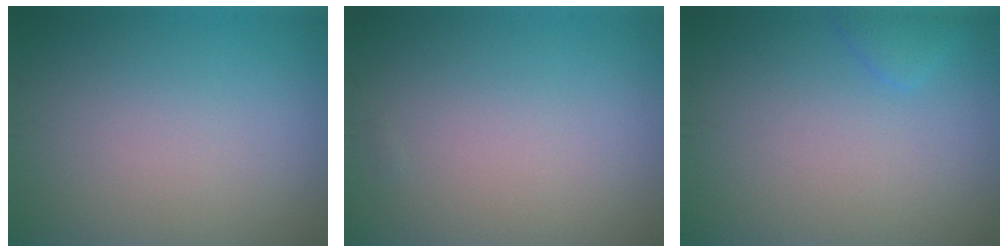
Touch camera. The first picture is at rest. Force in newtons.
{"total": 0.0}
{"total": 1.3, "press": 1.3, "slide": 0.1}